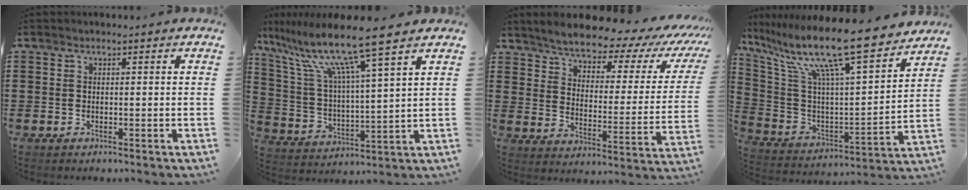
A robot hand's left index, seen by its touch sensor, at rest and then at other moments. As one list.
[{"total": 11.5, "force": [9.0, -0.2, 7.2], "torque": [-0.174, -0.053, 0.146]}, {"total": 5.5, "force": [5.2, 0.8, 1.5], "torque": [-0.061, -0.045, 0.084]}, {"total": 14.8, "force": [11.4, 0.7, 9.4], "torque": [-0.208, -0.080, 0.187]}]